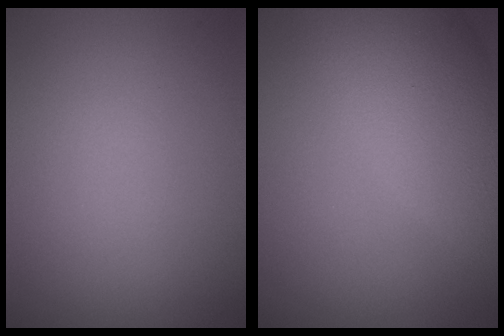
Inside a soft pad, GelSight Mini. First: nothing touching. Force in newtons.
{"total": 7.7, "press": 7.7, "slide": 0.3}